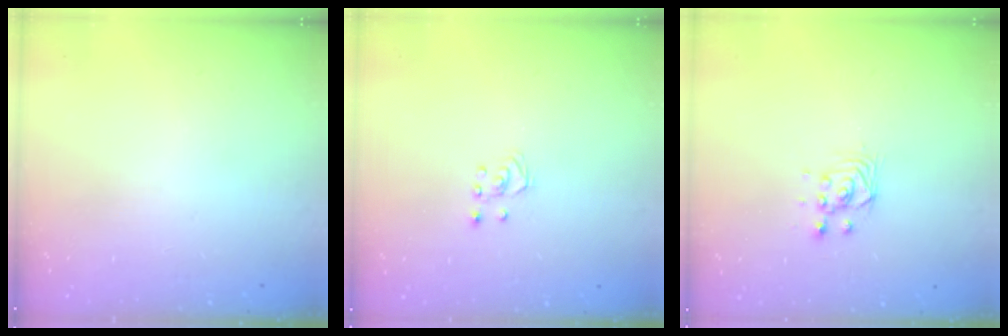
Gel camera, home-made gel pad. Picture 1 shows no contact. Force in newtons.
{"total": 2.5, "press": 2.5, "slide": 0.2}
{"total": 3.0, "press": 3.0, "slide": 0.1}